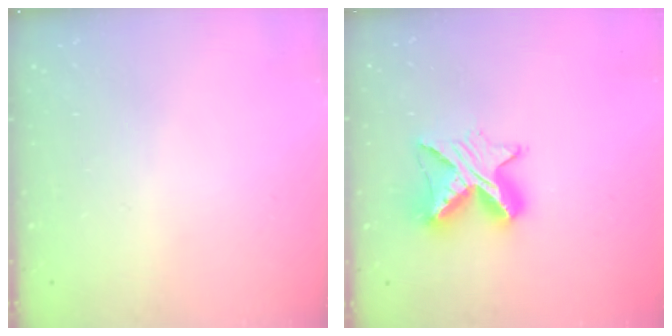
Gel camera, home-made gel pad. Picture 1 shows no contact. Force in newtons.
{"total": 10.5, "press": 10.4, "slide": 1.0}